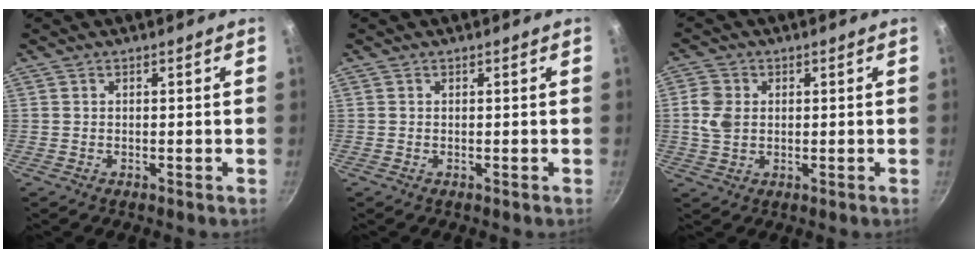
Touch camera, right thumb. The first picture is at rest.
{"total": 0.0}
{"total": 5.4, "force": [0.5, 4.2, 3.4], "torque": [-0.060, 0.001, 0.007]}